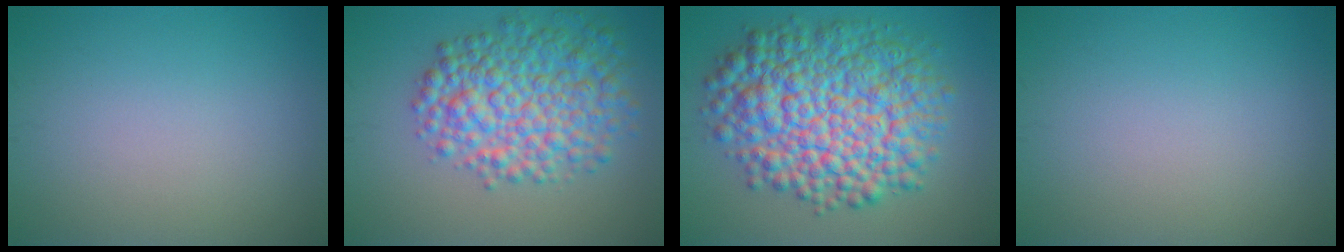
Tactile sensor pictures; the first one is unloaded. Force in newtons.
{"total": 7.7, "press": 7.7, "slide": 0.2}
{"total": 11.9, "press": 11.9, "slide": 0.1}
{"total": 0.0}